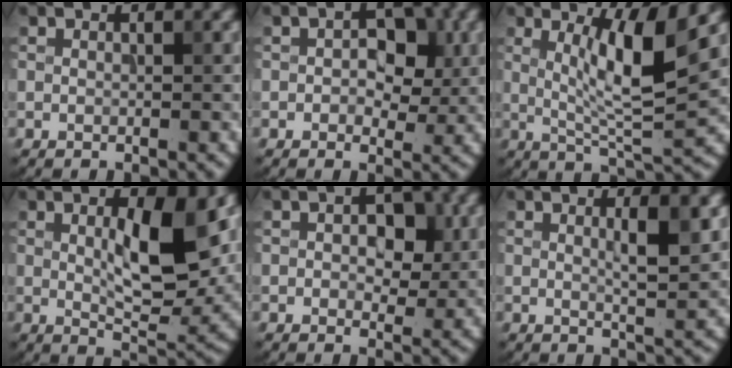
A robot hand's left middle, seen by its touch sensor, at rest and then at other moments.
{"total": 4.4, "force": [0.6, 2.8, 3.4], "torque": [-0.038, -0.001, 0.002]}
{"total": 6.8, "force": [2.1, 1.2, 6.4], "torque": [-0.109, -0.010, 0.039]}
{"total": 8.3, "force": [1.5, 3.2, 7.5], "torque": [-0.113, -0.005, 0.029]}
{"total": 3.9, "force": [0.6, 2.4, 3.1], "torque": [-0.039, -0.001, 0.006]}
{"total": 3.6, "force": [1.0, 0.7, 3.4], "torque": [-0.049, -0.001, 0.014]}